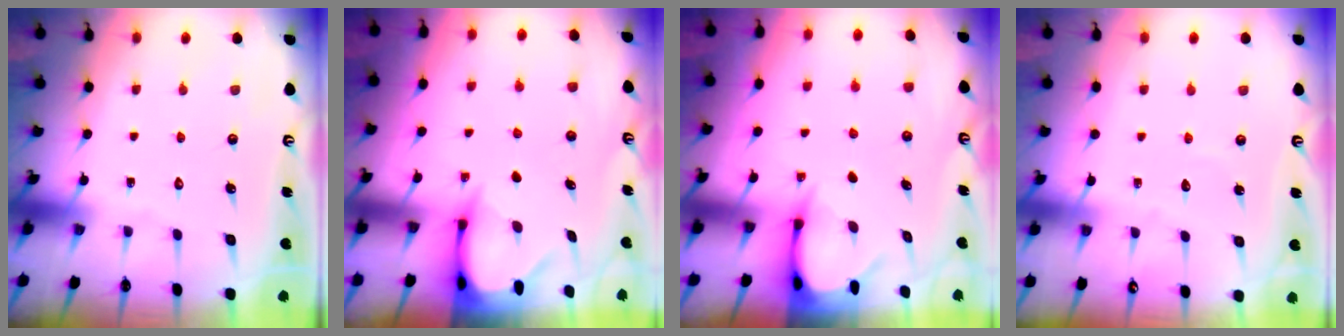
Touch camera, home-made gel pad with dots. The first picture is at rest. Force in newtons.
{"total": 3.5, "press": 3.5, "slide": 0.3}
{"total": 3.6, "press": 3.6, "slide": 0.4}
{"total": 2.7, "press": 2.7, "slide": 0.2}